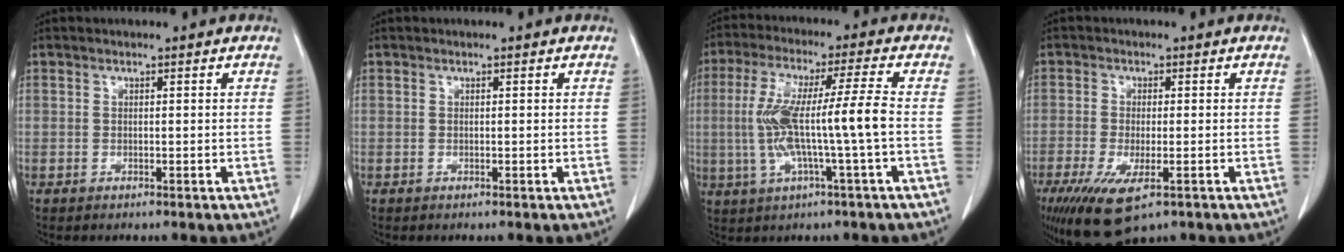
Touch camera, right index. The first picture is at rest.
{"total": 0.0}
{"total": 11.5, "force": [-1.1, -0.5, 11.5], "torque": [-0.233, 0.015, -0.022]}
{"total": 9.4, "force": [-5.3, 2.8, 7.2], "torque": [-0.129, -0.024, -0.083]}